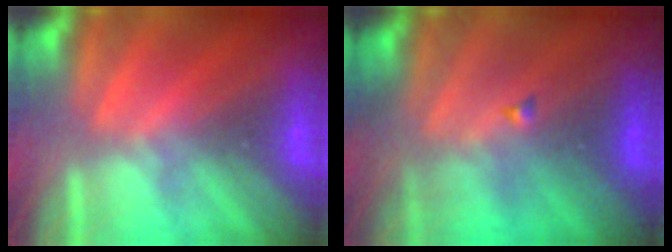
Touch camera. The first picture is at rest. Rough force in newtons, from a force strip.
{"total": 4.4}